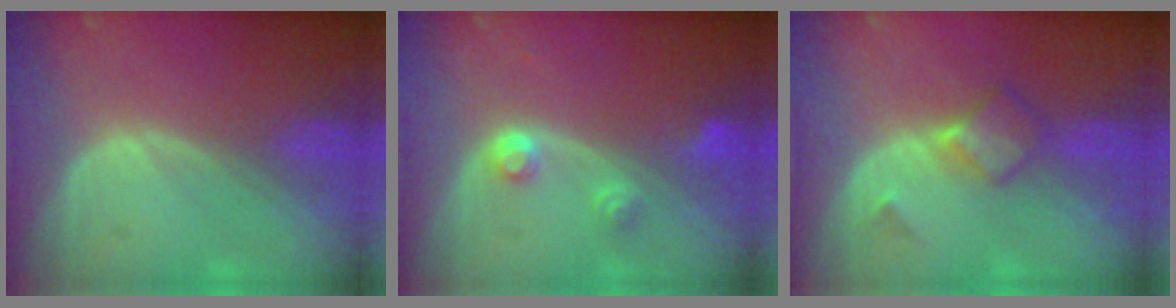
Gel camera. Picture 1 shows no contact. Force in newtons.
{"total": 2.9, "press": 2.9, "slide": 0.5}
{"total": 4.9, "press": 4.3, "slide": 2.3}